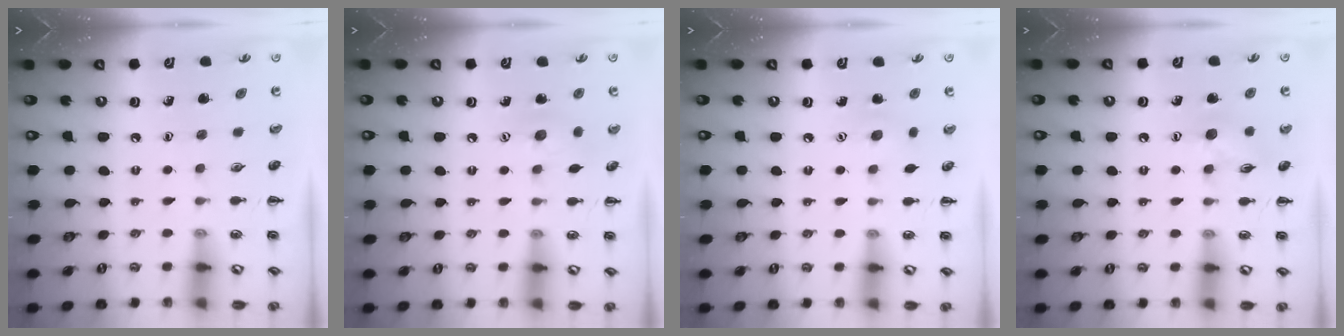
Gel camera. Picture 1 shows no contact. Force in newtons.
{"total": 7.3, "press": 7.1, "slide": 1.7}
{"total": 4.1, "press": 4.0, "slide": 1.0}
{"total": 7.7, "press": 7.7, "slide": 0.9}